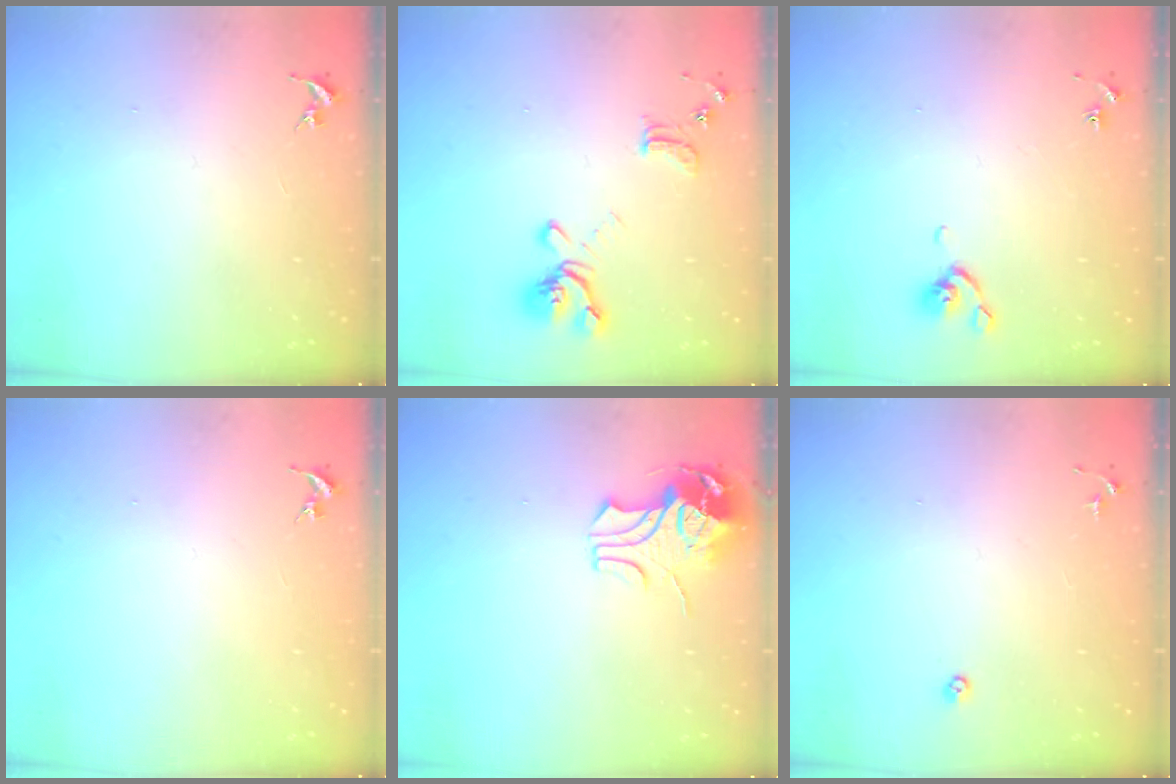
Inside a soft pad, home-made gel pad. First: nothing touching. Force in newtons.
{"total": 14.2, "press": 14.1, "slide": 1.6}
{"total": 4.8, "press": 4.6, "slide": 1.0}
{"total": 0.0}
{"total": 9.2, "press": 9.1, "slide": 1.2}
{"total": 3.4, "press": 3.3, "slide": 0.7}